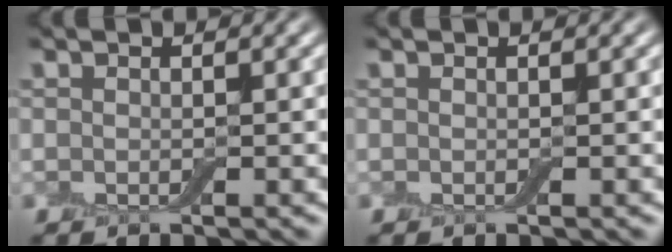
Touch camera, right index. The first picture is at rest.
{"total": 0.0}